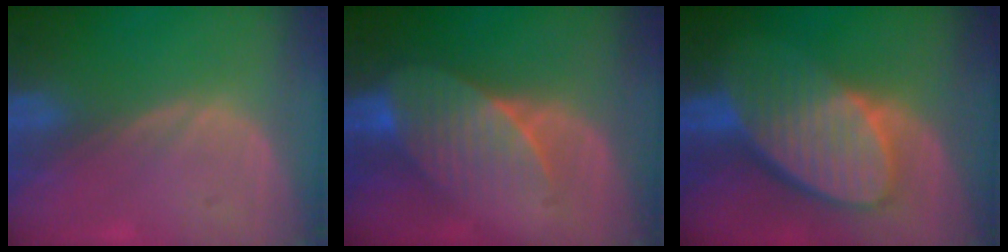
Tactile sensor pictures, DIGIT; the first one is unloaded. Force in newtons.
{"total": 7.5, "press": 7.0, "slide": 2.7}
{"total": 9.4, "press": 8.3, "slide": 4.4}